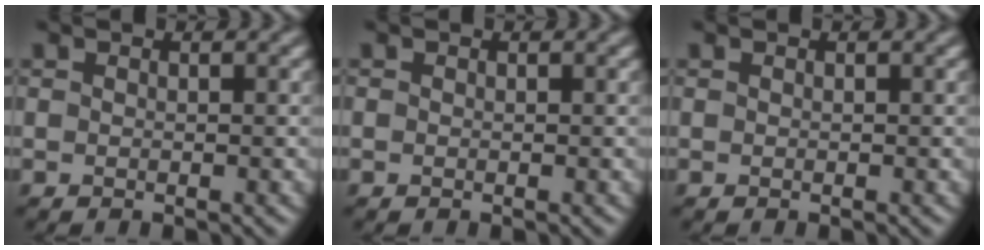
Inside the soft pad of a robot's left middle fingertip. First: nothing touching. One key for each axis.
{"total": 0.0}
{"total": 0.0}